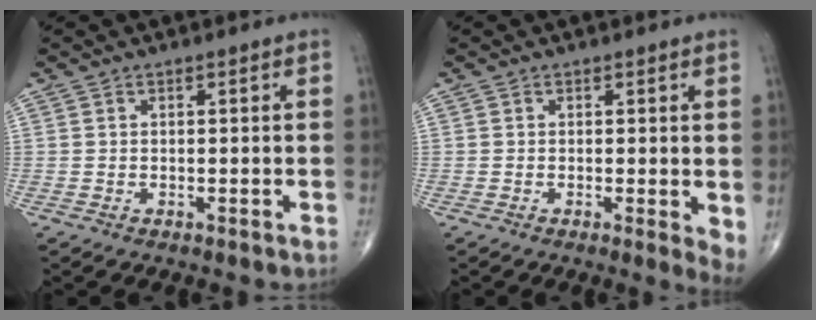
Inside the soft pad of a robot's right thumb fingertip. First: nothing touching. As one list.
[{"total": 3.4, "force": [0.1, 0.9, 3.3], "torque": [-0.047, -0.011, -0.002]}]